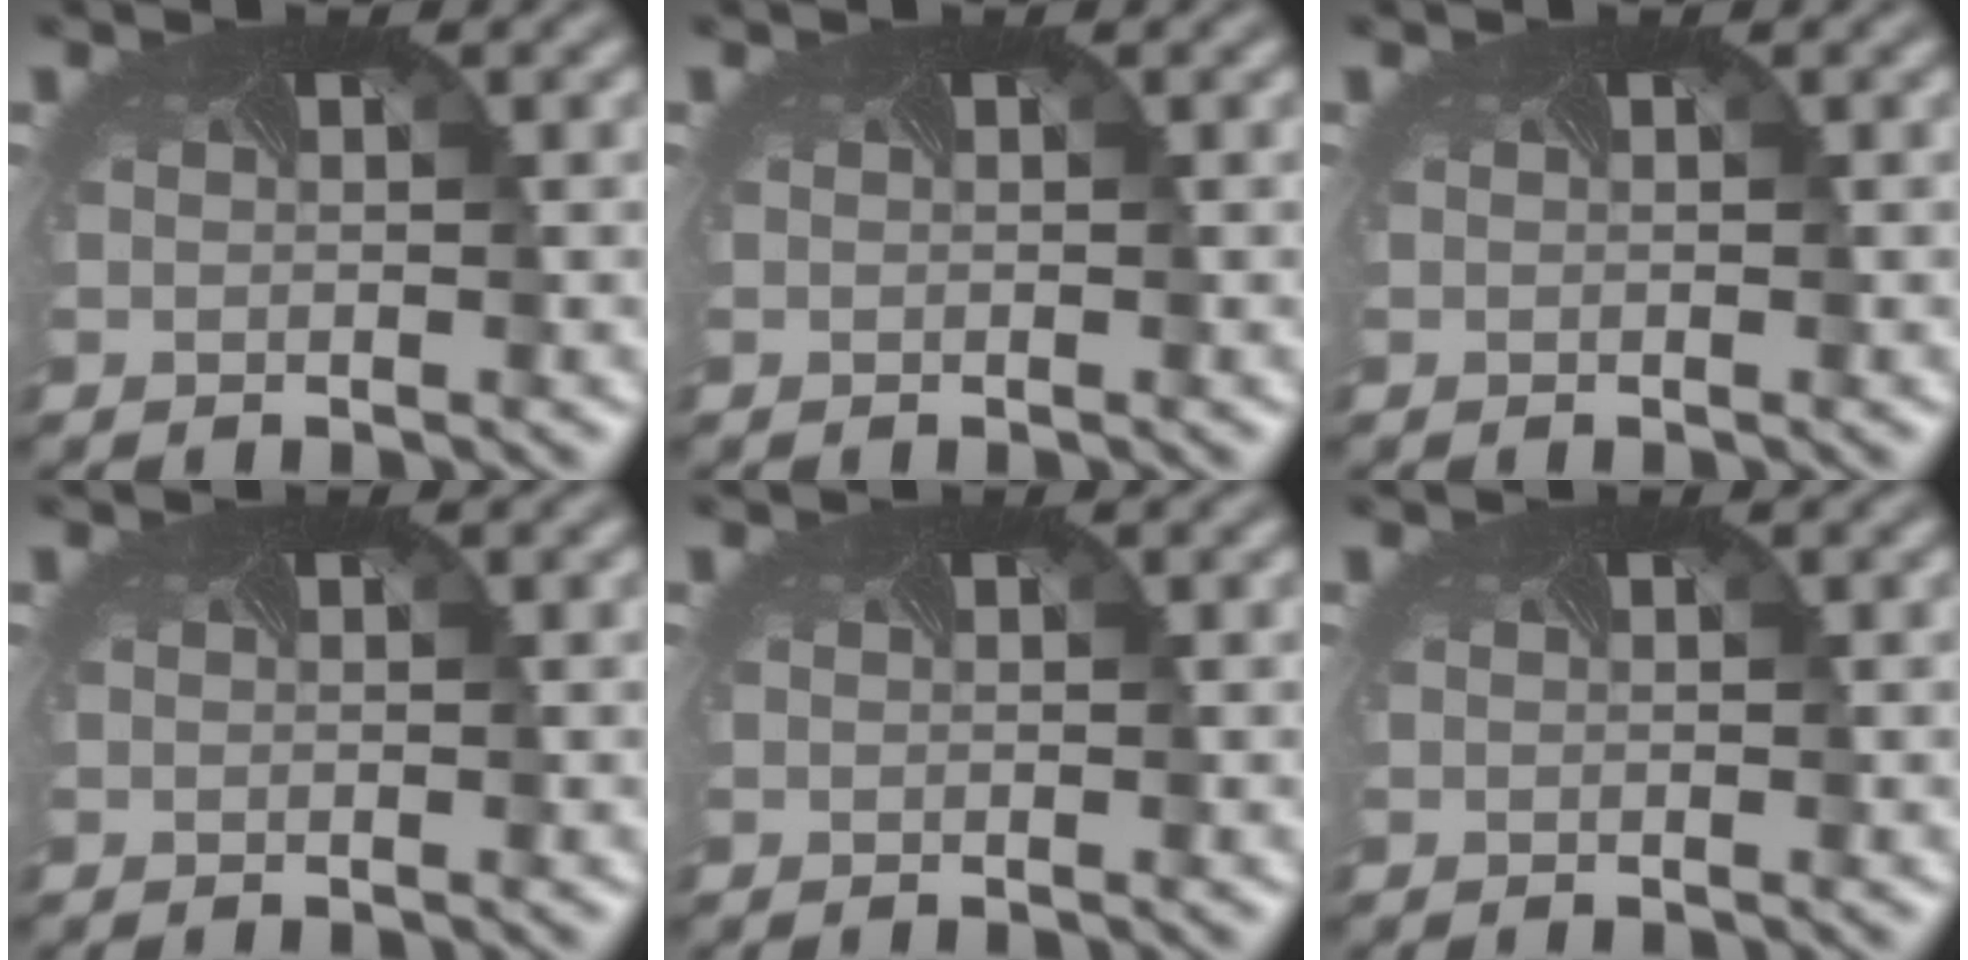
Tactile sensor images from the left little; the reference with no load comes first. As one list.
[{"total": 0.0}, {"total": 0.0}, {"total": 0.0}, {"total": 0.0}, {"total": 0.0}]